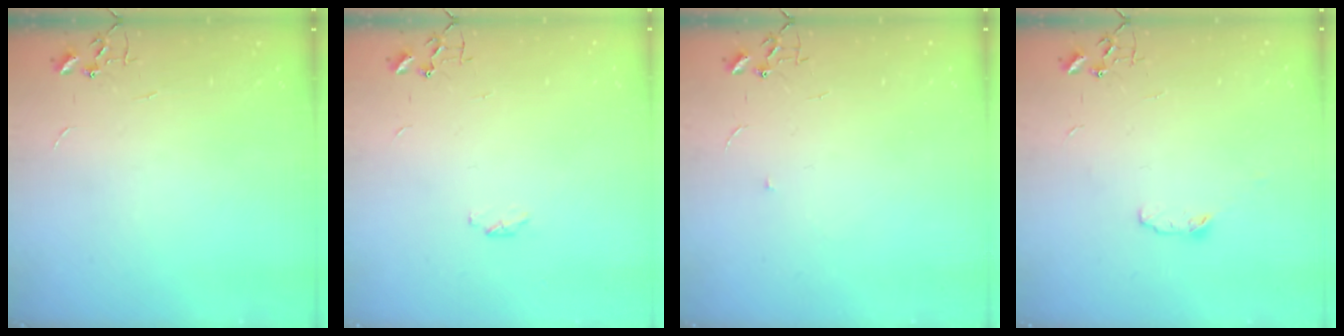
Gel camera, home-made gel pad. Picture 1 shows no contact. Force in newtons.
{"total": 4.3, "press": 4.1, "slide": 1.5}
{"total": 3.9, "press": 3.8, "slide": 0.8}
{"total": 3.4, "press": 3.3, "slide": 1.0}